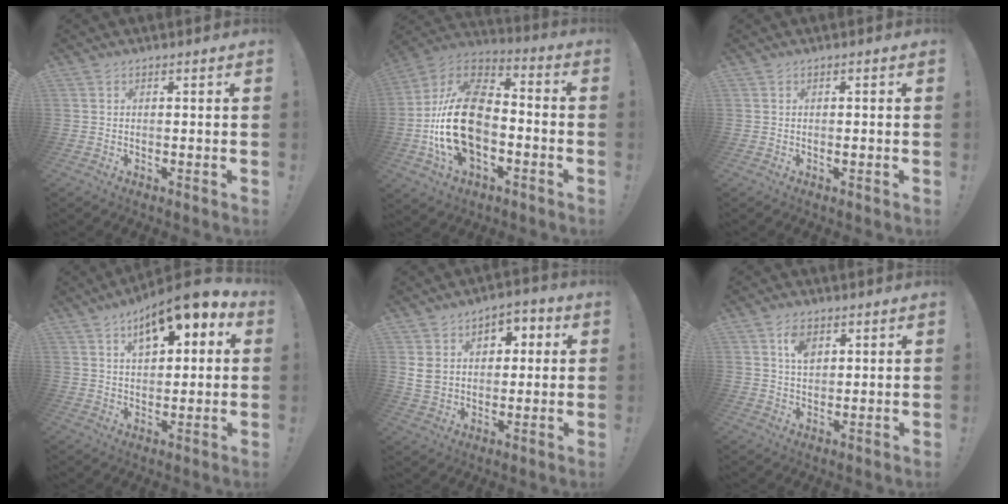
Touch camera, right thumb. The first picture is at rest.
{"total": 25.4, "force": [-3.8, 16.3, 19.0], "torque": [-0.367, 0.038, -0.053]}
{"total": 0.5, "force": [0.1, 0.2, 0.4], "torque": [0.001, -0.002, 0.000]}
{"total": 11.1, "force": [6.5, 4.6, 7.8], "torque": [-0.115, -0.037, 0.112]}
{"total": 10.4, "force": [2.3, 8.7, 5.1], "torque": [-0.071, -0.002, 0.050]}
{"total": 5.7, "force": [2.5, 3.6, 3.7], "torque": [-0.050, -0.010, 0.042]}